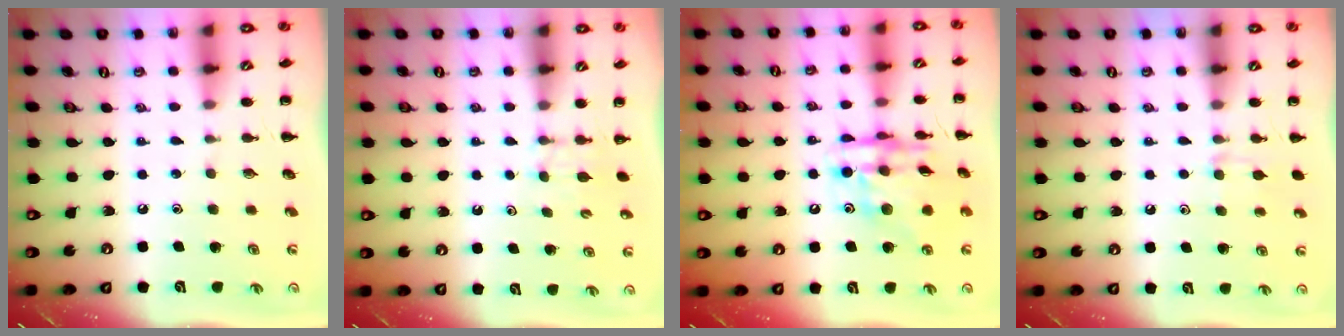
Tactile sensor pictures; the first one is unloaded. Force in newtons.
{"total": 2.6, "press": 2.4, "slide": 1.0}
{"total": 14.9, "press": 14.4, "slide": 3.9}
{"total": 6.6, "press": 6.3, "slide": 2.1}